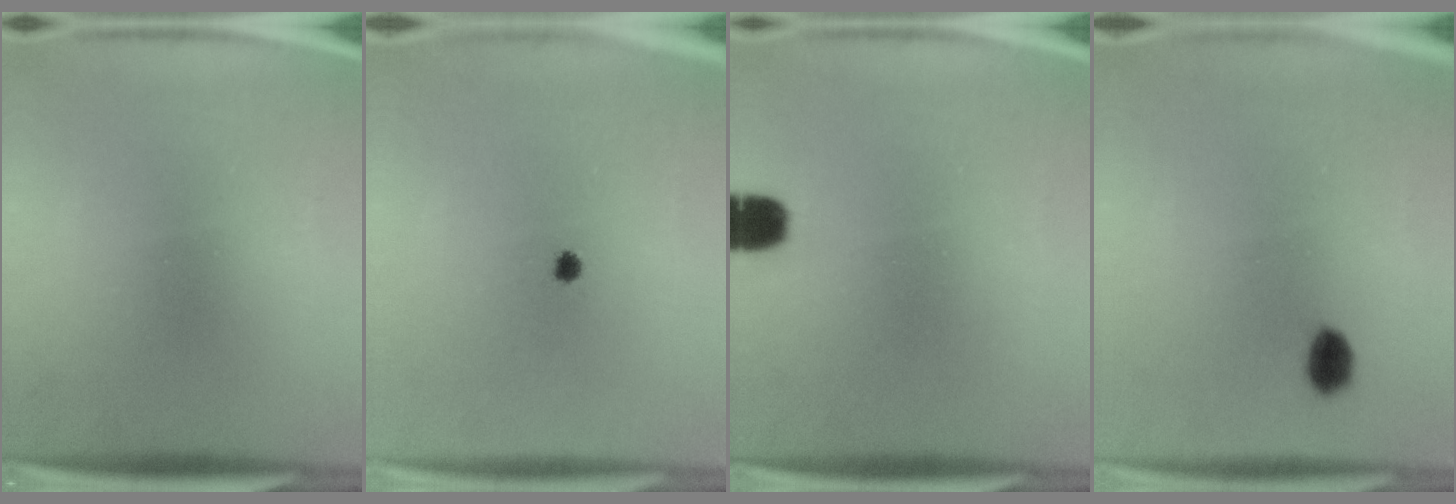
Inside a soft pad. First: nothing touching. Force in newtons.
{"total": 1.5}
{"total": 4.8}
{"total": 3.2}